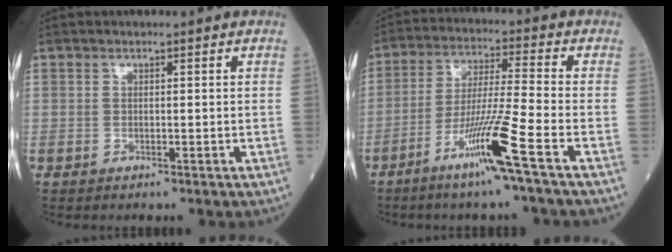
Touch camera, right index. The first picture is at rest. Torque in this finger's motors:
{"motor_torque": [0.54, -0.25, 0.76, 0.21]}